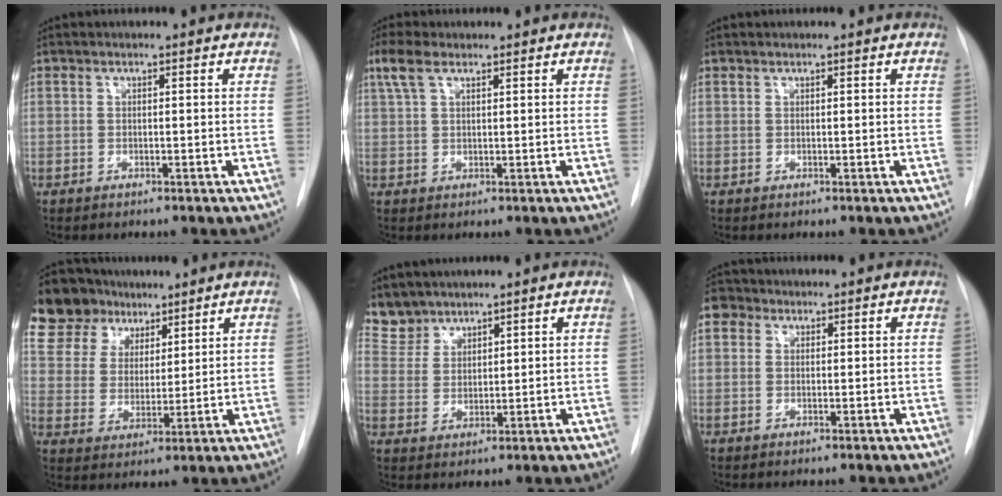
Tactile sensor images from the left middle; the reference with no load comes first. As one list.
[{"total": 3.9, "force": [2.6, 1.6, 2.5], "torque": [-0.061, 0.017, 0.058]}, {"total": 0.0}, {"total": 13.9, "force": [10.3, 8.4, 4.0], "torque": [-0.077, 0.043, 0.191]}, {"total": 5.3, "force": [4.9, 2.2, -0.4], "torque": [0.011, 0.003, 0.106]}, {"total": 2.7, "force": [1.2, 2.3, 0.7], "torque": [-0.009, 0.008, 0.015]}]